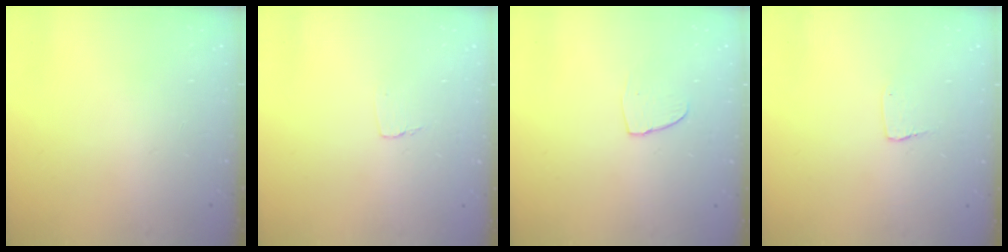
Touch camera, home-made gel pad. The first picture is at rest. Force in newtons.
{"total": 3.4, "press": 3.4, "slide": 0.3}
{"total": 4.2, "press": 4.2, "slide": 0.3}
{"total": 3.5, "press": 3.4, "slide": 0.3}